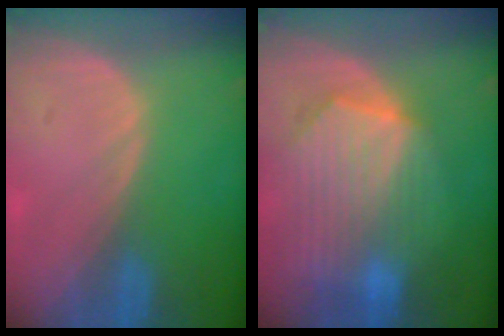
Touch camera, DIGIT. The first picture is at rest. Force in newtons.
{"total": 10.3, "press": 9.0, "slide": 5.1}